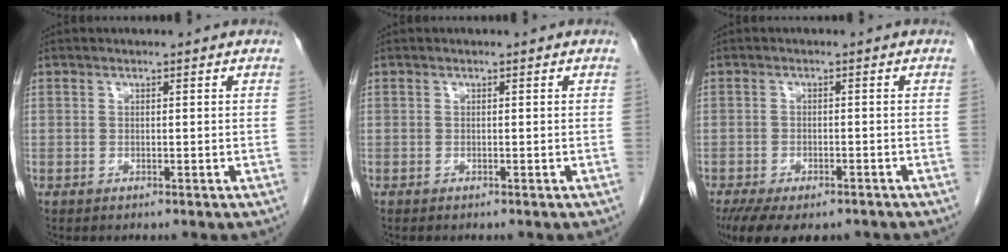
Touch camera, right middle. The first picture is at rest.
{"total": 0.0}
{"total": 10.6, "force": [-7.7, 4.5, 5.7], "torque": [-0.096, -0.009, -0.110]}